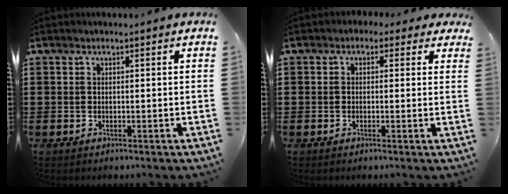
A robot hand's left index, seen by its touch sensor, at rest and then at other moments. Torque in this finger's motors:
{"motor_torque": [2.14, 0.00, 0.31, -0.06]}